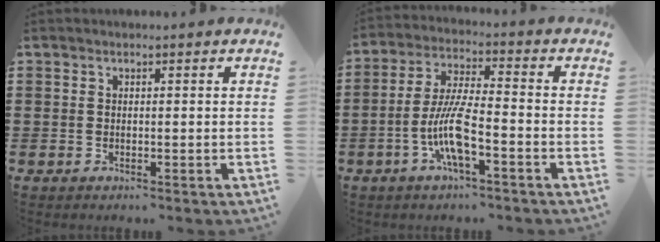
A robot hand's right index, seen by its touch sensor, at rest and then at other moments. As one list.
[{"total": 8.7, "force": [-3.4, 1.6, 7.8], "torque": [-0.176, -0.013, -0.071]}]